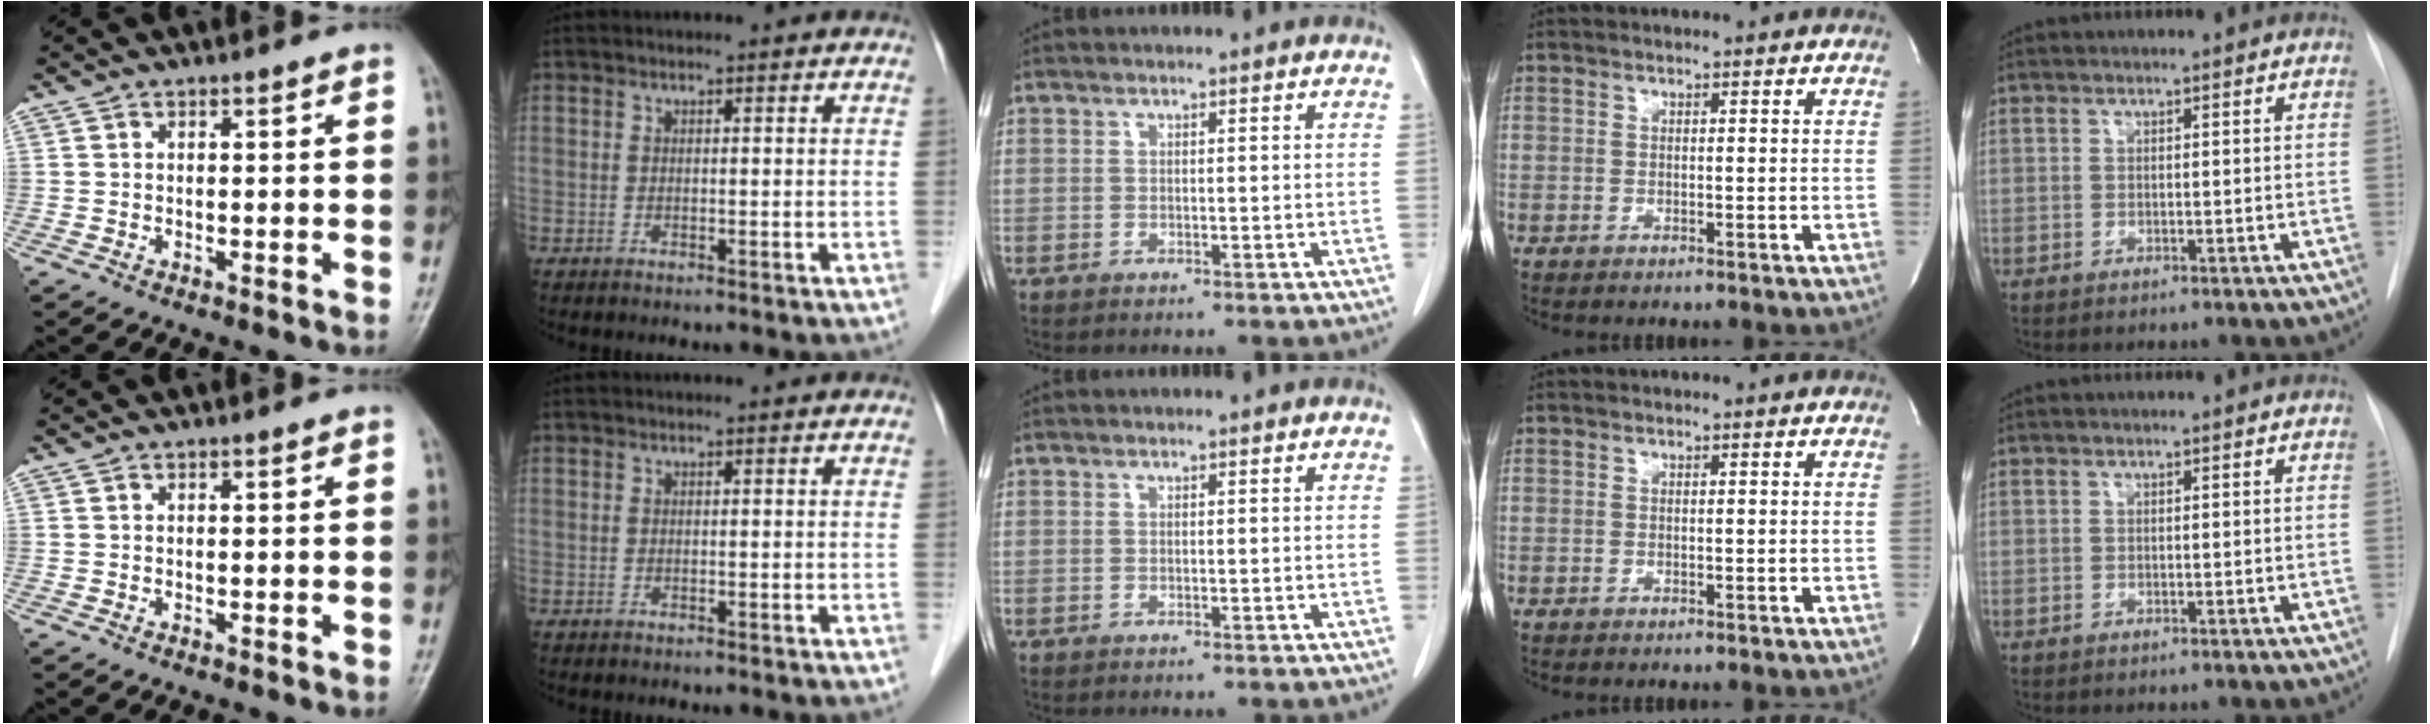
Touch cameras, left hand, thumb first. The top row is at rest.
{}